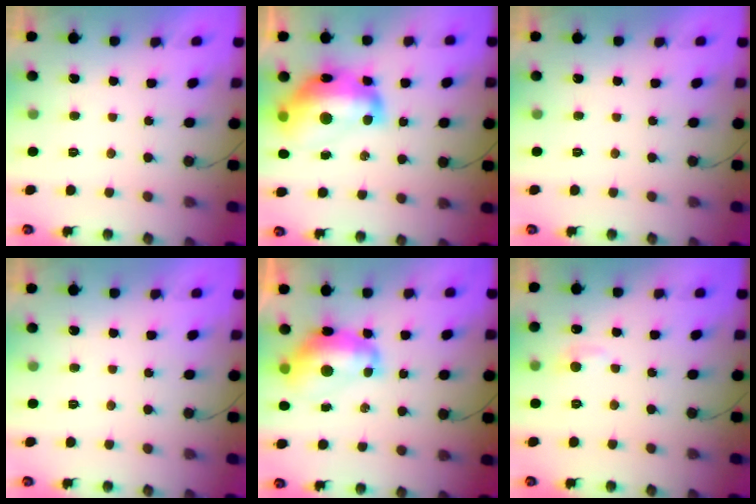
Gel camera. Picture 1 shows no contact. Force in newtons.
{"total": 19.6, "press": 19.6, "slide": 1.4}
{"total": 0.0}
{"total": 0.0}
{"total": 12.2, "press": 12.1, "slide": 1.3}
{"total": 4.8, "press": 4.8, "slide": 0.6}